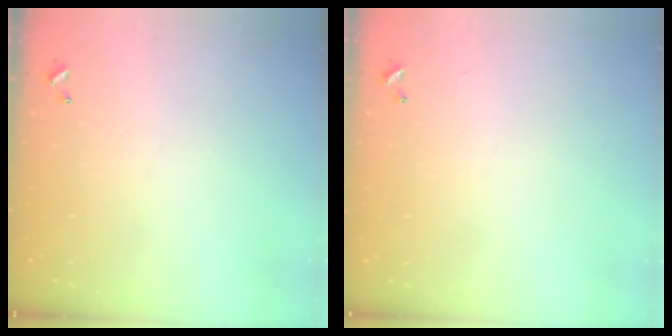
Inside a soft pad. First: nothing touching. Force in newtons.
{"total": 2.6, "press": 2.6, "slide": 0.3}